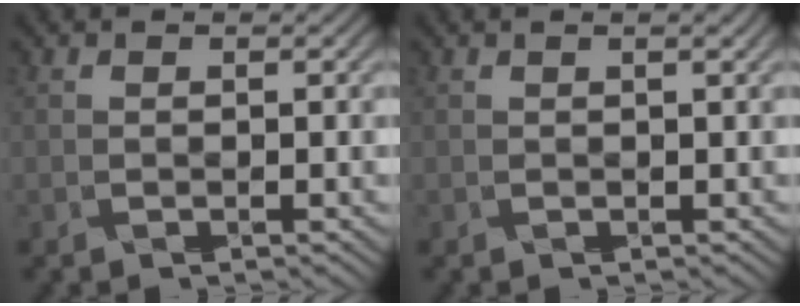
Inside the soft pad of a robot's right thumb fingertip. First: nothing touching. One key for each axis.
{"total": 1.1, "fx": 0.2, "fy": 0.2, "fz": 1.0, "tx": -0.024, "ty": 0.000, "tz": 0.007}